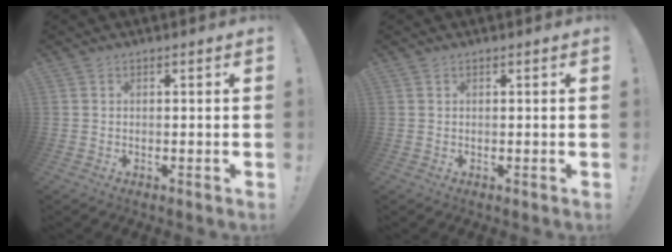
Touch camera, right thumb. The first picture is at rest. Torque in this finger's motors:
{"motor_torque": [-0.05, 0.14, -0.15, 0.06, 0.05]}